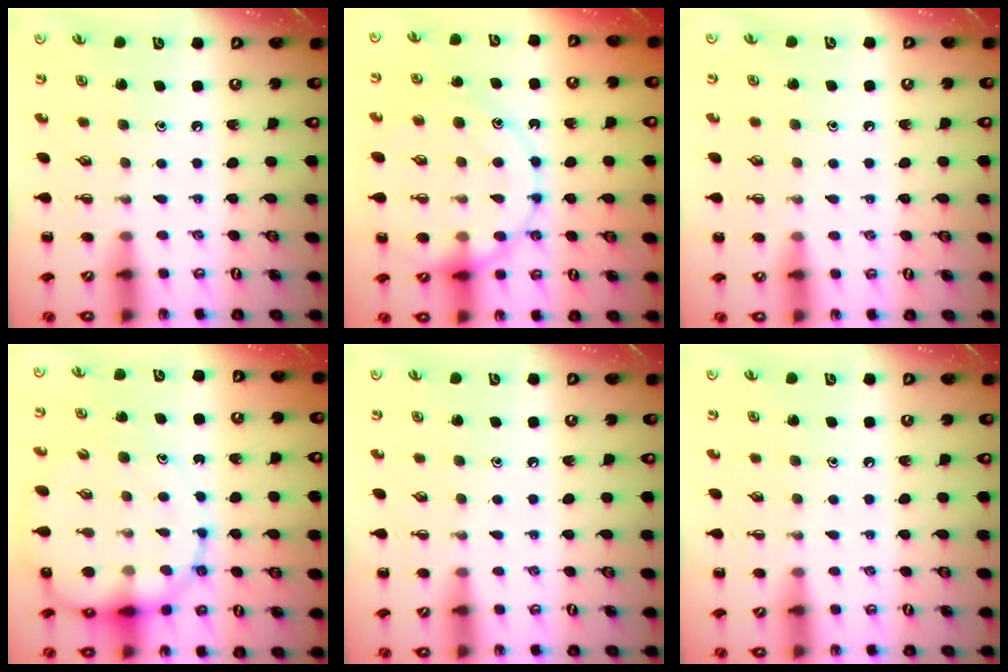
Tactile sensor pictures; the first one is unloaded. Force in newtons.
{"total": 18.2, "press": 18.1, "slide": 2.0}
{"total": 3.2, "press": 3.1, "slide": 1.1}
{"total": 13.6, "press": 13.2, "slide": 3.5}
{"total": 0.0}
{"total": 0.0}